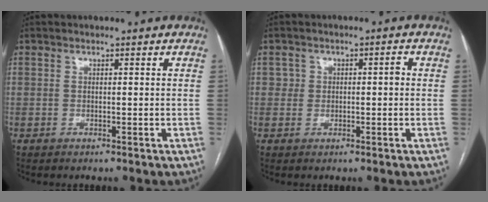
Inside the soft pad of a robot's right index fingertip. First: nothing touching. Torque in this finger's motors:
{"motor_torque": [0.26, 0.18, 0.04, 0.01]}